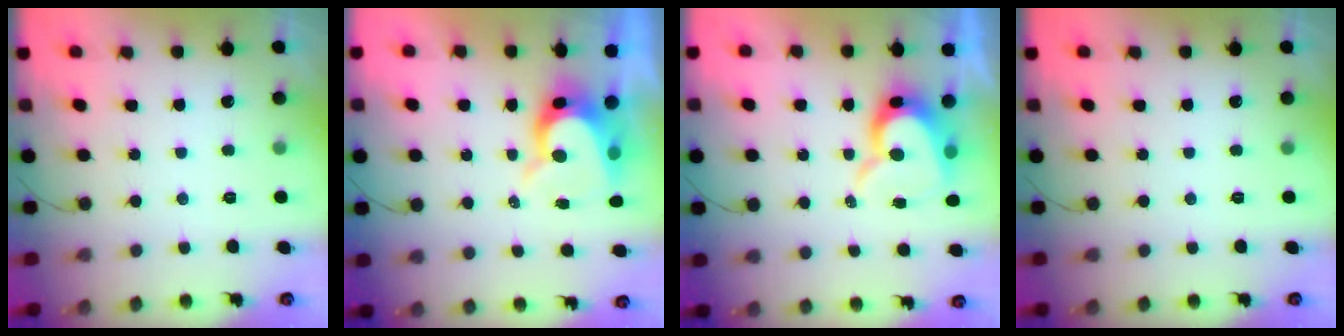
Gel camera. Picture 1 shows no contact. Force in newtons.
{"total": 8.4, "press": 8.4, "slide": 0.5}
{"total": 10.9, "press": 10.9, "slide": 1.1}
{"total": 0.0}